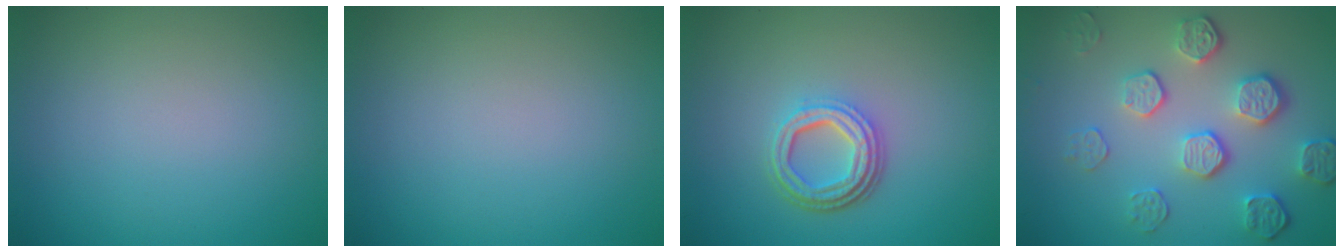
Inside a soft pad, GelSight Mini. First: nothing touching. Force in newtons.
{"total": 0.0}
{"total": 4.2, "press": 3.2, "slide": 2.7}
{"total": 5.4, "press": 3.9, "slide": 3.7}